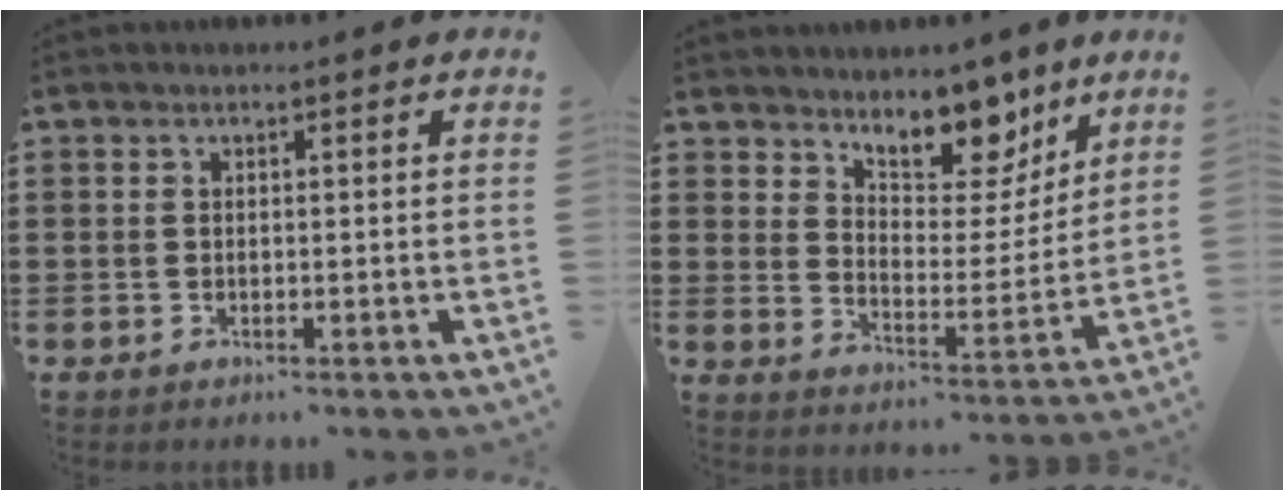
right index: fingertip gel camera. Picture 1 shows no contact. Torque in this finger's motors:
{"motor_torque": [0.09, 0.74, 0.29, 0.02]}